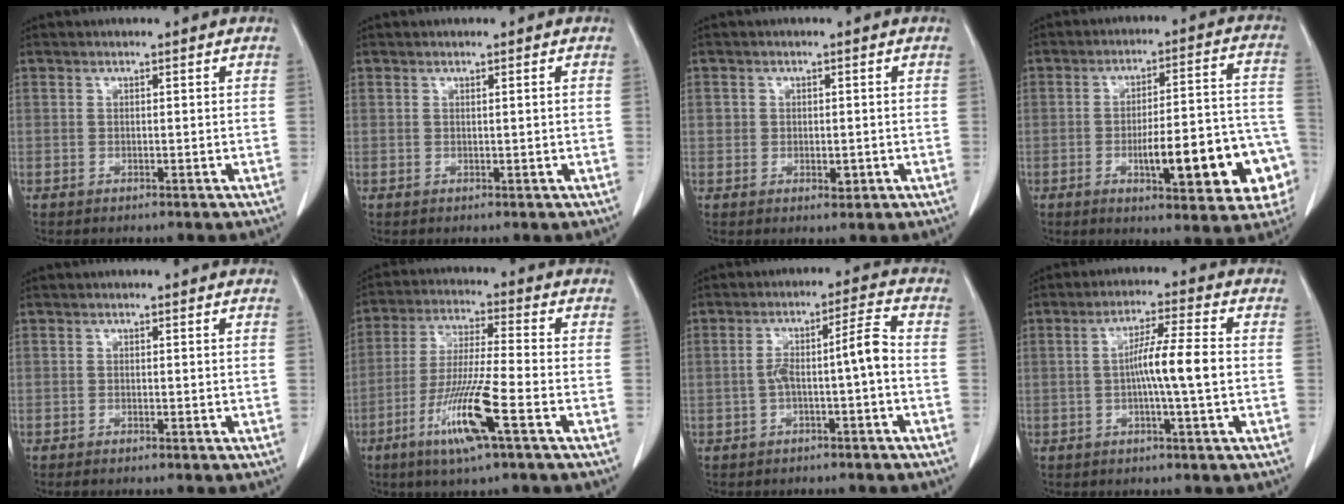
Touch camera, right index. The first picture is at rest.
{"total": 0.9, "force": [0.4, -0.1, 0.8], "torque": [-0.012, -0.002, 0.006]}
{"total": 2.3, "force": [-0.1, 1.7, 1.5], "torque": [-0.013, 0.000, -0.002]}
{"total": 17.2, "force": [-5.6, 3.8, 15.8], "torque": [-0.152, 0.031, -0.063]}
{"total": 0.6, "force": [-0.3, 0.0, 0.5], "torque": [-0.009, -0.001, -0.007]}
{"total": 11.5, "force": [-5.1, -0.2, 10.4], "torque": [-0.203, -0.021, -0.102]}
{"total": 6.1, "force": [-1.3, -0.1, 6.0], "torque": [-0.102, 0.027, -0.019]}
{"total": 7.6, "force": [-0.4, -0.4, 7.6], "torque": [-0.131, 0.006, -0.013]}